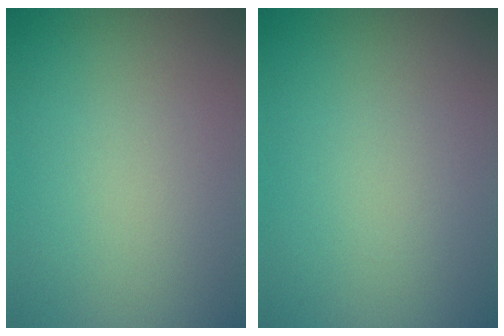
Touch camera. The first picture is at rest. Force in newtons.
{"total": 0.0}